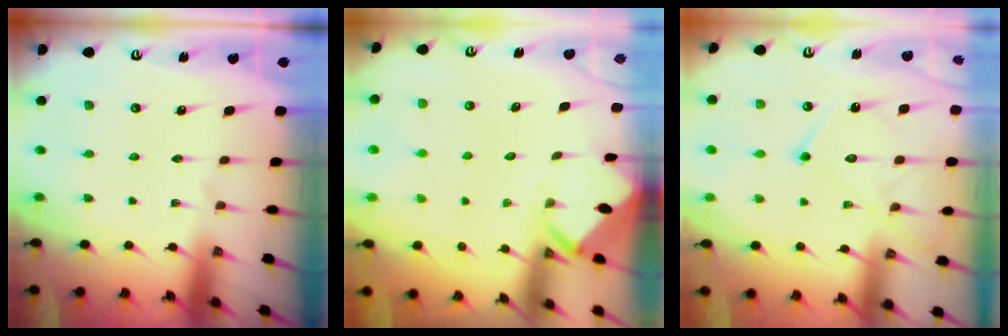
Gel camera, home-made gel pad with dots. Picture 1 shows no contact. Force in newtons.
{"total": 3.5, "press": 3.5, "slide": 0.2}
{"total": 14.4, "press": 14.3, "slide": 1.4}